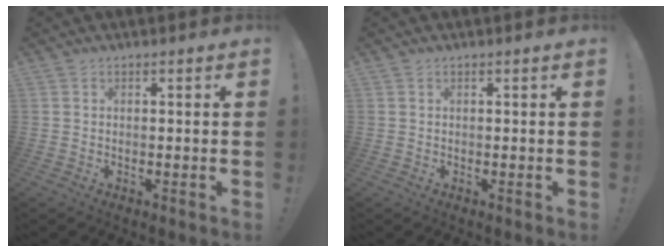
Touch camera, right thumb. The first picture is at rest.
{"total": 0.0}